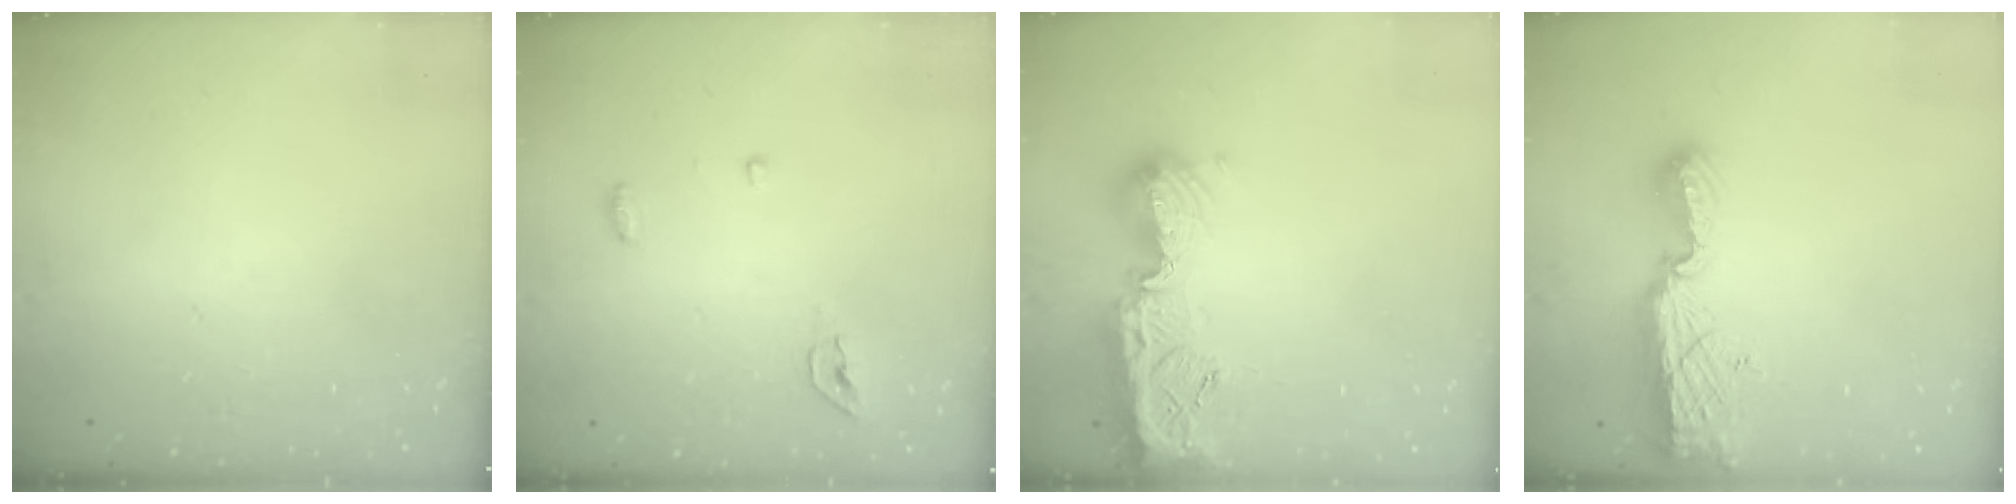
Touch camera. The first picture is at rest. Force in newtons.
{"total": 4.5, "press": 4.2, "slide": 1.5}
{"total": 14.6, "press": 14.5, "slide": 1.4}
{"total": 10.8, "press": 10.5, "slide": 2.5}